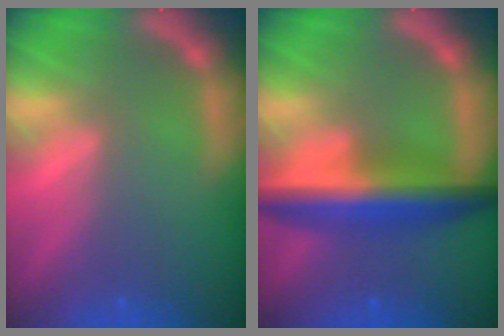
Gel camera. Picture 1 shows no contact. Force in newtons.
{"total": 7.5}